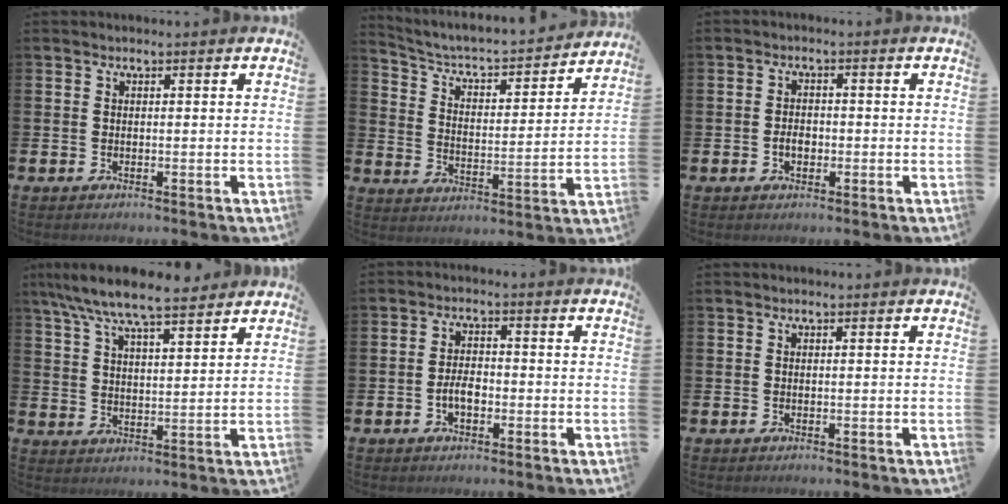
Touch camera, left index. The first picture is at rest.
{"total": 5.1, "force": [4.6, 1.3, 1.7], "torque": [-0.064, -0.040, 0.068]}
{"total": 2.3, "force": [-0.7, 1.6, 1.5], "torque": [-0.020, 0.001, -0.017]}
{"total": 8.1, "force": [7.5, 1.1, 2.8], "torque": [-0.078, -0.033, 0.135]}
{"total": 3.0, "force": [-1.0, 1.6, 2.3], "torque": [-0.034, 0.001, -0.021]}
{"total": 0.0}